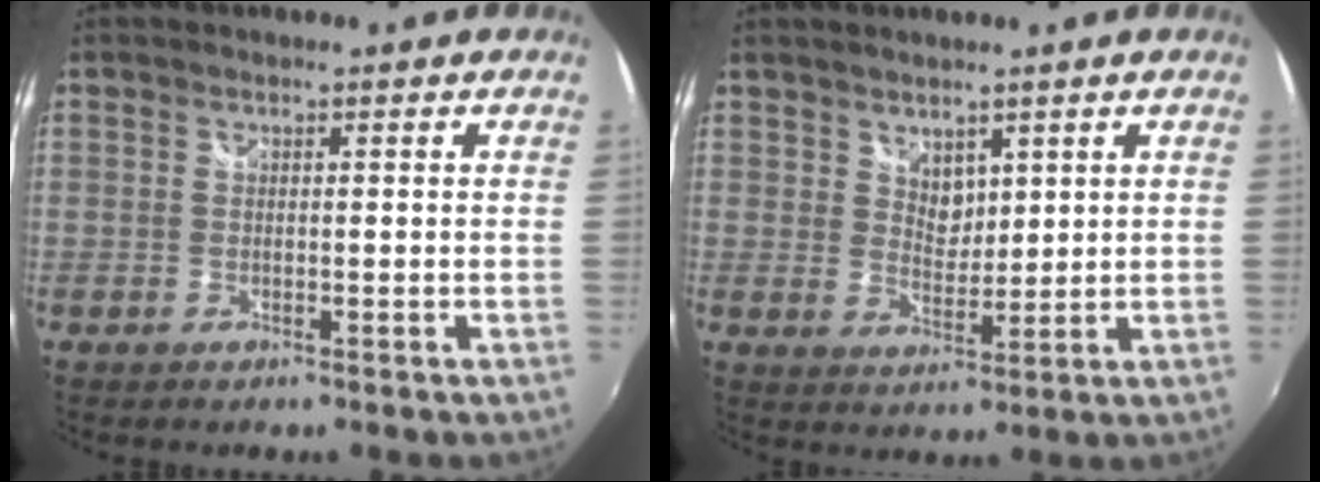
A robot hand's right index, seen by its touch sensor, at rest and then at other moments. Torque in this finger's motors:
{"motor_torque": [0.00, 0.06, -0.01, 0.00]}